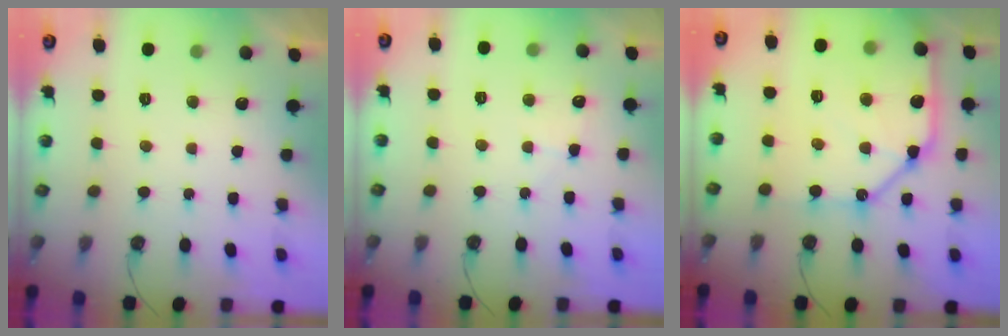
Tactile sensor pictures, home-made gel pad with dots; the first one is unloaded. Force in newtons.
{"total": 4.9, "press": 4.8, "slide": 0.6}
{"total": 19.5, "press": 19.4, "slide": 2.6}